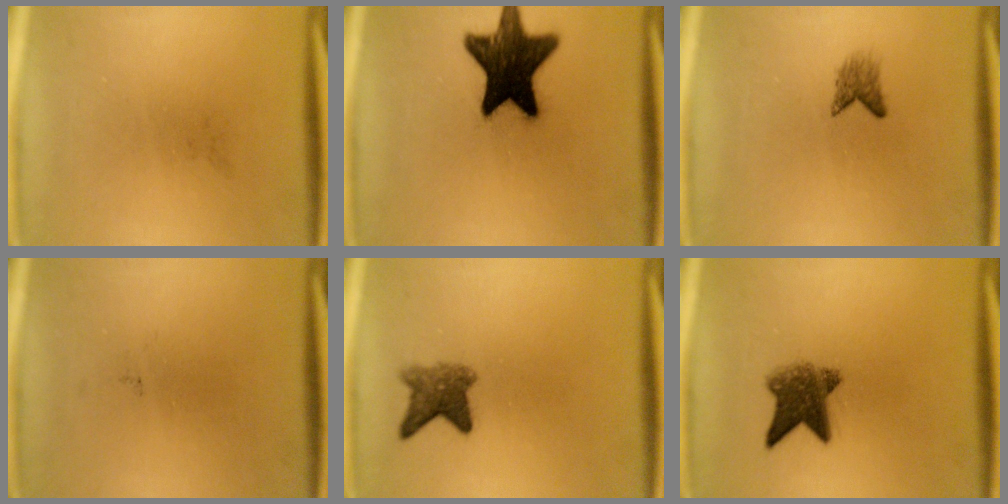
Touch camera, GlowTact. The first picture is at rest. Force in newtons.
{"total": 17.5}
{"total": 1.9}
{"total": 0.0}
{"total": 4.1}
{"total": 6.2}